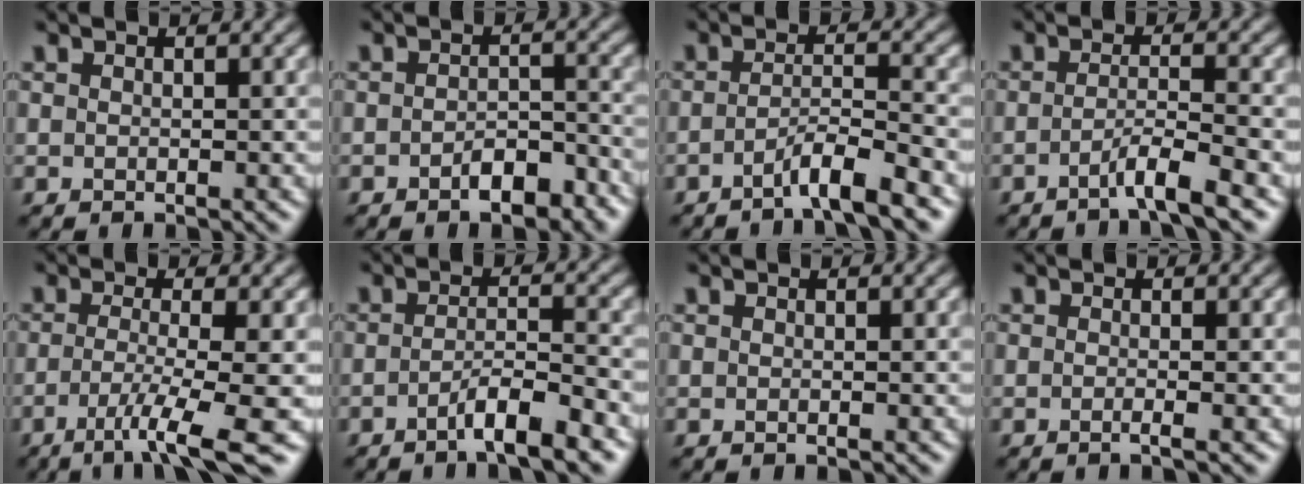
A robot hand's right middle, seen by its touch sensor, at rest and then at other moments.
{"total": 3.4, "force": [-2.0, 1.6, 2.3], "torque": [-0.035, 0.005, -0.029]}
{"total": 3.6, "force": [-2.4, 0.3, 2.7], "torque": [-0.039, 0.008, -0.053]}
{"total": 3.2, "force": [-1.9, 0.3, 2.6], "torque": [-0.038, 0.001, -0.045]}
{"total": 5.9, "force": [-2.5, 0.9, 5.3], "torque": [-0.088, -0.009, -0.051]}
{"total": 4.1, "force": [-2.4, 0.6, 3.2], "torque": [-0.049, 0.006, -0.052]}
{"total": 0.0}
{"total": 1.3, "force": [-0.4, 0.4, 1.2], "torque": [-0.013, -0.007, -0.013]}